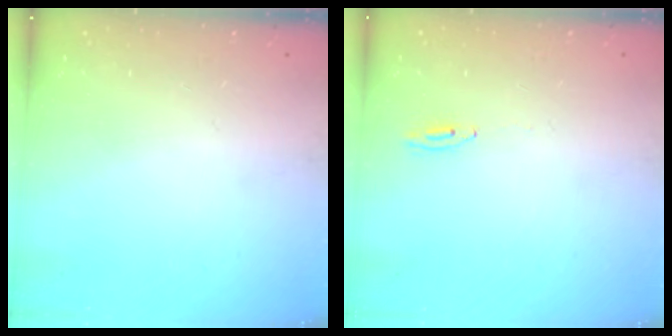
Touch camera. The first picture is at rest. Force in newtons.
{"total": 2.9, "press": 2.8, "slide": 0.2}